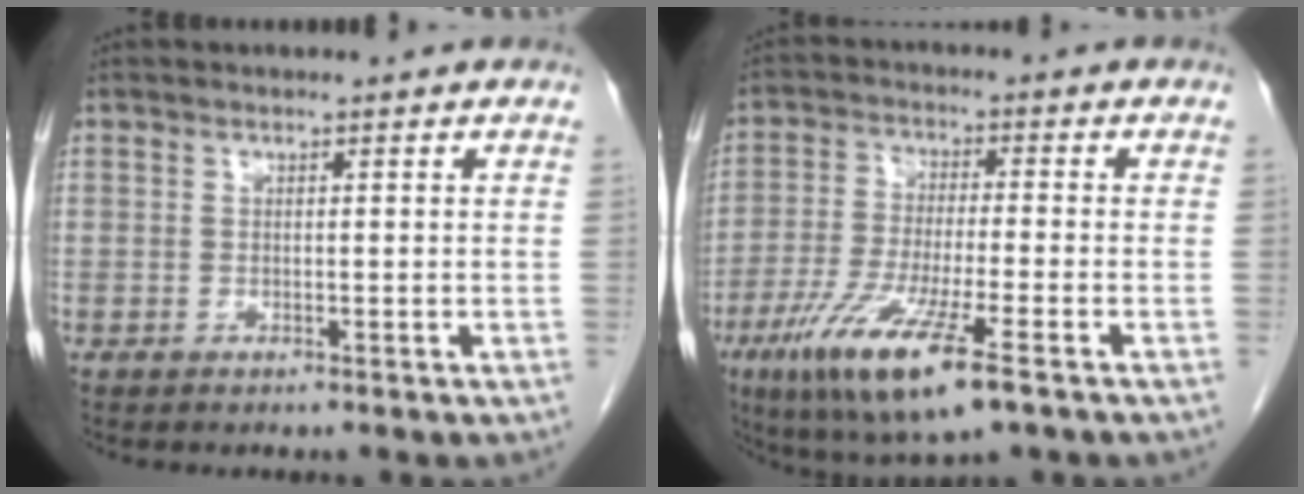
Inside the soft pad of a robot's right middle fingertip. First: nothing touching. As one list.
[{"total": 12.9, "force": [-6.9, 1.5, 10.9], "torque": [-0.212, -0.033, -0.119]}]